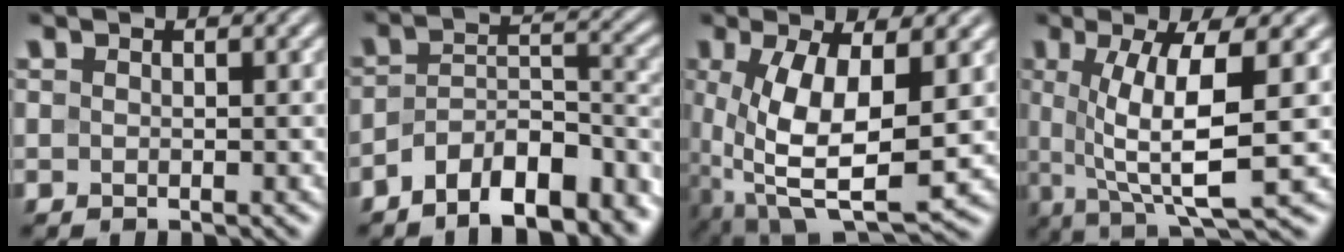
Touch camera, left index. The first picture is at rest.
{"total": 8.9, "force": [-6.1, 3.9, 5.1], "torque": [-0.073, -0.004, -0.108]}
{"total": 9.3, "force": [0.0, 3.8, 8.5], "torque": [-0.174, -0.013, 0.003]}
{"total": 7.6, "force": [0.7, 1.5, 7.4], "torque": [-0.125, -0.006, 0.015]}